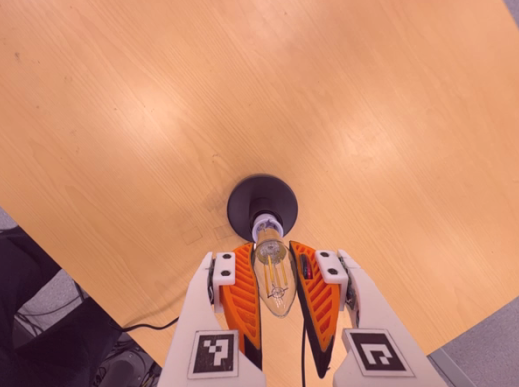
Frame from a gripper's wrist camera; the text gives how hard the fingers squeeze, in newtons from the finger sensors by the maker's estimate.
{"total": 21.8, "left": 23.6, "right": 20.0}